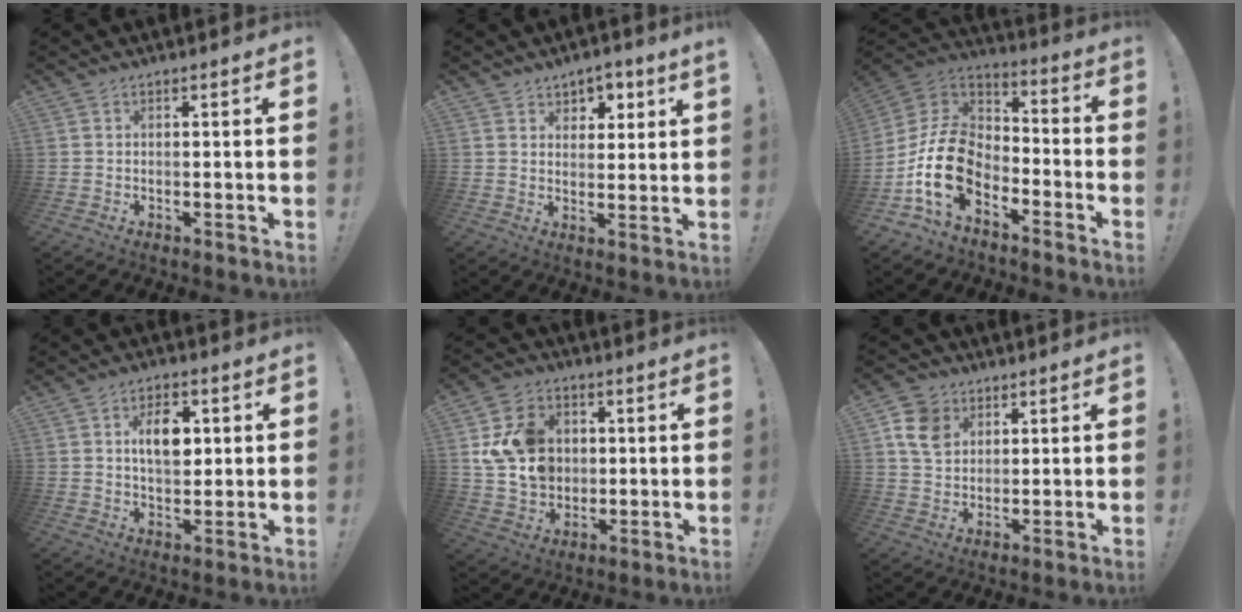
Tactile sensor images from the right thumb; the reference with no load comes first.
{"total": 4.8, "force": [3.6, 2.8, 1.5], "torque": [-0.008, -0.028, 0.062]}
{"total": 18.5, "force": [-8.0, 11.8, 11.8], "torque": [-0.246, 0.048, -0.130]}
{"total": 9.2, "force": [1.8, 5.8, 6.9], "torque": [-0.097, 0.005, 0.030]}
{"total": 15.0, "force": [2.4, 12.6, 7.9], "torque": [-0.134, -0.002, 0.055]}
{"total": 9.3, "force": [4.0, 7.3, 4.1], "torque": [-0.056, -0.012, 0.080]}